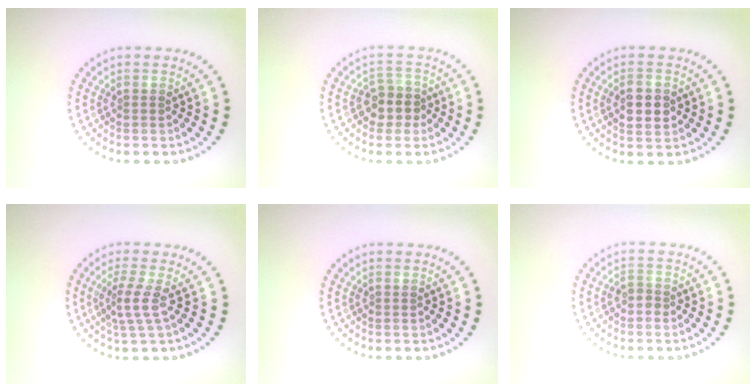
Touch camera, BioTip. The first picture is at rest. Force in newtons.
{"total": 2.5, "press": 2.3, "slide": 1.0}
{"total": 2.9, "press": 2.9, "slide": 0.2}
{"total": 2.4, "press": 1.6, "slide": 1.8}
{"total": 0.0}
{"total": 1.1, "press": 0.9, "slide": 0.7}